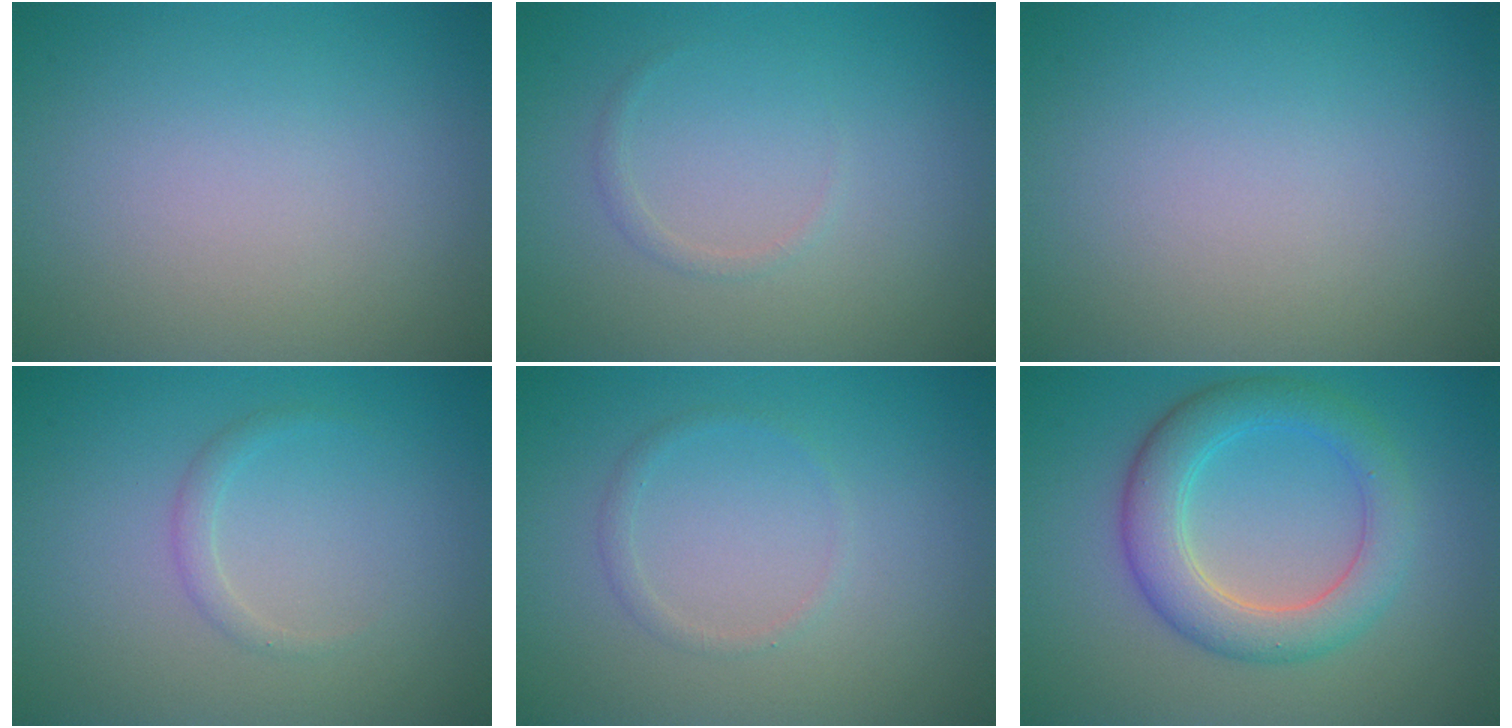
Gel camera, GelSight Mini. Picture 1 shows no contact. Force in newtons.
{"total": 0.7, "press": 0.7, "slide": 0.1}
{"total": 0.0}
{"total": 1.0, "press": 1.0, "slide": 0.1}
{"total": 0.9, "press": 0.9, "slide": 0.1}
{"total": 5.3, "press": 5.3, "slide": 0.1}